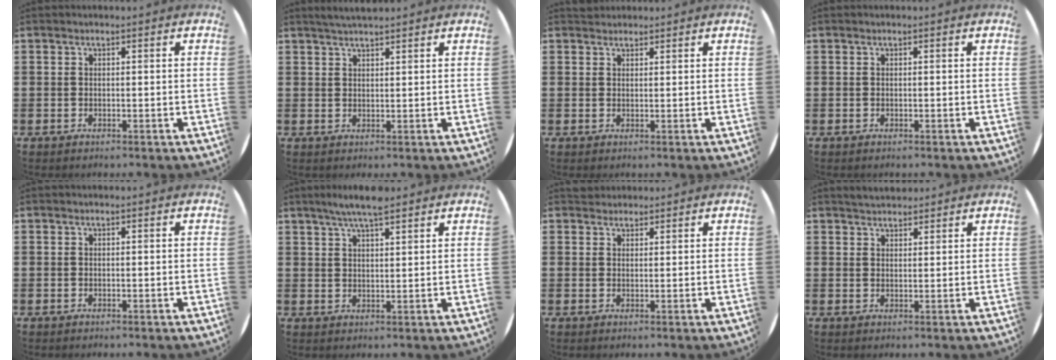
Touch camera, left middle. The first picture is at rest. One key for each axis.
{"total": 2.2, "fx": 2.1, "fy": 0.1, "fz": 0.6, "tx": -0.015, "ty": 0.002, "tz": 0.039}
{"total": 1.1, "fx": 1.1, "fy": 0.3, "fz": -0.1, "tx": 0.002, "ty": 0.003, "tz": 0.021}
{"total": 0.0}
{"total": 0.0}
{"total": 5.0, "fx": 4.2, "fy": 0.7, "fz": 2.6, "tx": -0.059, "ty": -0.004, "tz": 0.075}
{"total": 1.5, "fx": 1.4, "fy": 0.4, "fz": -0.2, "tx": 0.011, "ty": 0.000, "tz": 0.027}
{"total": 2.4, "fx": 2.3, "fy": 0.5, "fz": 0.2, "tx": -0.006, "ty": 0.000, "tz": 0.044}